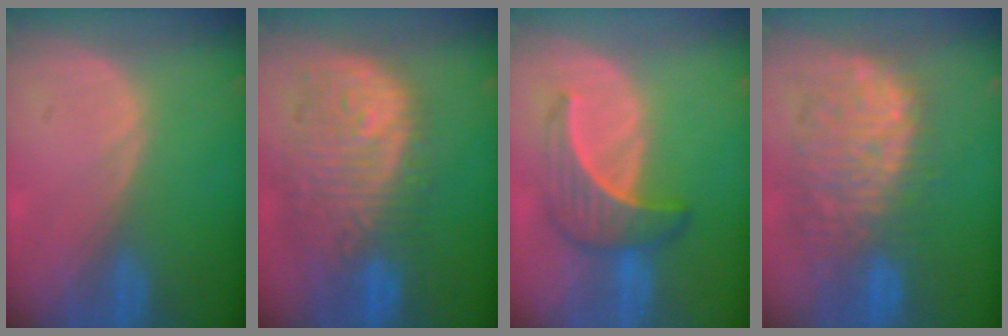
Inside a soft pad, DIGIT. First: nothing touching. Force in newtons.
{"total": 12.2, "press": 10.9, "slide": 5.6}
{"total": 6.2, "press": 5.9, "slide": 1.7}
{"total": 11.0, "press": 10.1, "slide": 4.3}